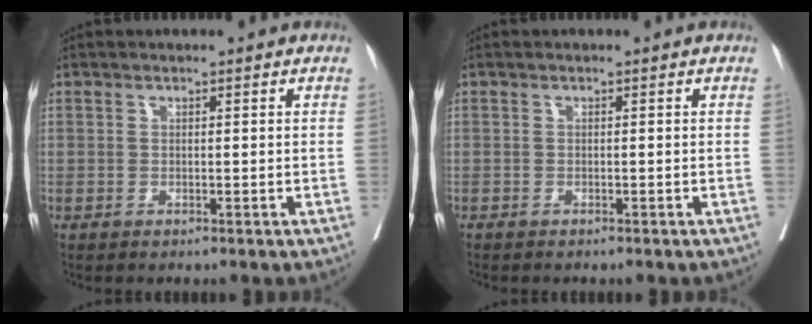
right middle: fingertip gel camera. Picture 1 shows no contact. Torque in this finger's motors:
{"motor_torque": [-0.35, -0.11, 0.03, 0.01]}